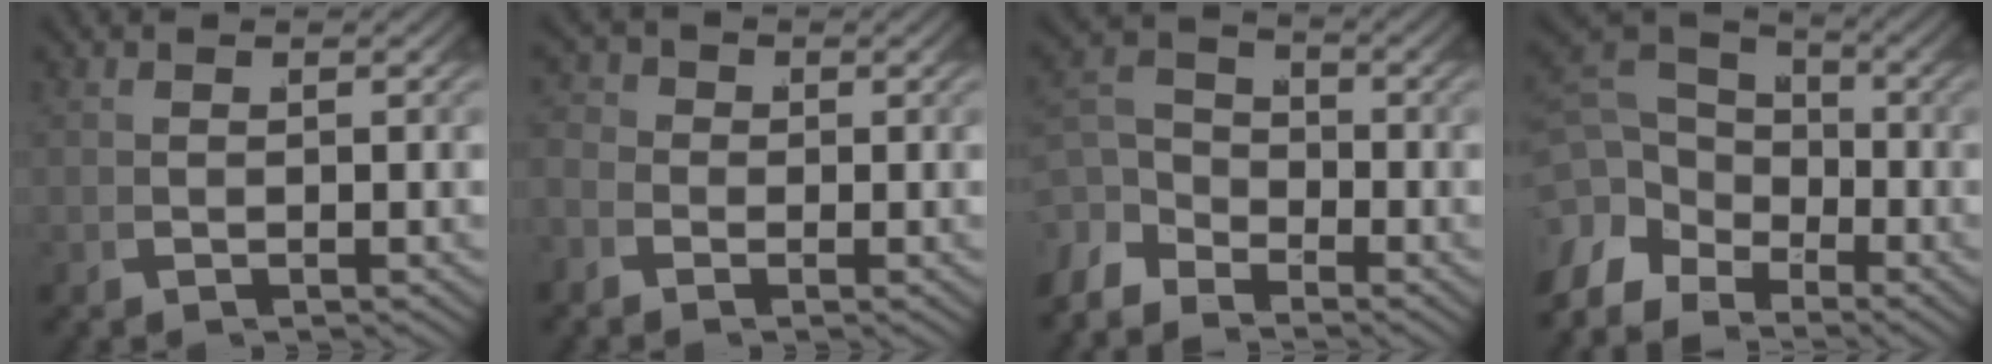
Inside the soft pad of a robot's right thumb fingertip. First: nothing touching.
{"total": 2.5, "force": [-0.4, 2.3, 0.9], "torque": [-0.016, -0.004, -0.016]}
{"total": 3.9, "force": [-0.9, 2.9, 2.5], "torque": [-0.036, -0.009, -0.020]}
{"total": 6.1, "force": [-0.6, 4.4, 4.2], "torque": [-0.066, -0.010, -0.009]}